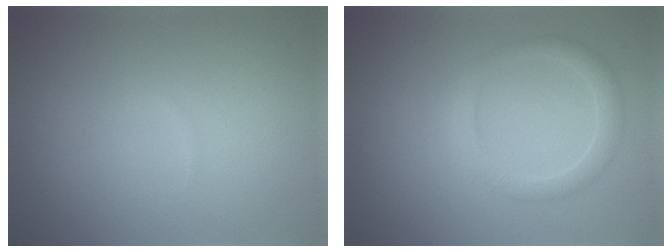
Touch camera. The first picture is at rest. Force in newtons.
{"total": 2.3, "press": 2.3, "slide": 0.1}